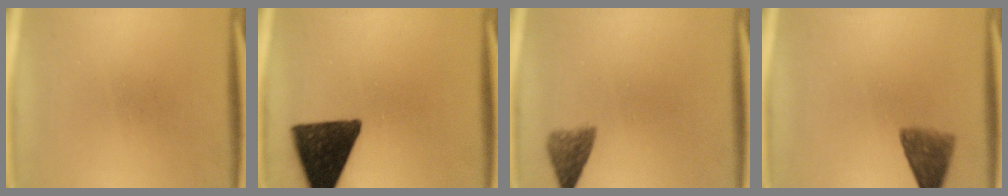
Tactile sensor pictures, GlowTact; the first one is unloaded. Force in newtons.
{"total": 14.9}
{"total": 3.6}
{"total": 5.4}